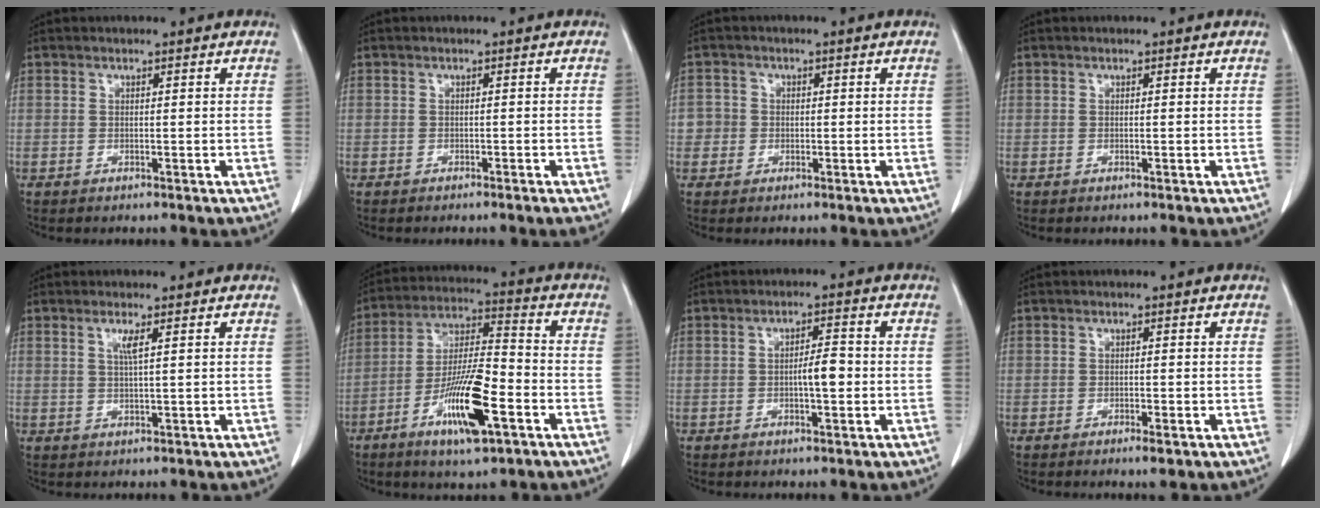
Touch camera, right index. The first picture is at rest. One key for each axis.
{"total": 2.0, "fx": -1.2, "fy": 0.3, "fz": 1.5, "tx": -0.018, "ty": -0.003, "tz": -0.015}
{"total": 2.4, "fx": -0.5, "fy": 2.3, "fz": 0.0, "tx": 0.014, "ty": 0.010, "tz": -0.015}
{"total": 0.0}
{"total": 2.0, "fx": 0.8, "fy": -0.2, "fz": 1.8, "tx": -0.041, "ty": -0.001, "tz": 0.017}
{"total": 13.8, "fx": -6.2, "fy": 2.3, "fz": 12.1, "tx": -0.227, "ty": -0.009, "tz": -0.110}
{"total": 3.6, "fx": -0.6, "fy": 0.8, "fz": 3.5, "tx": -0.057, "ty": 0.003, "tz": -0.009}
{"total": 1.6, "fx": -0.9, "fy": 0.4, "fz": 1.2, "tx": -0.022, "ty": -0.002, "tz": -0.011}